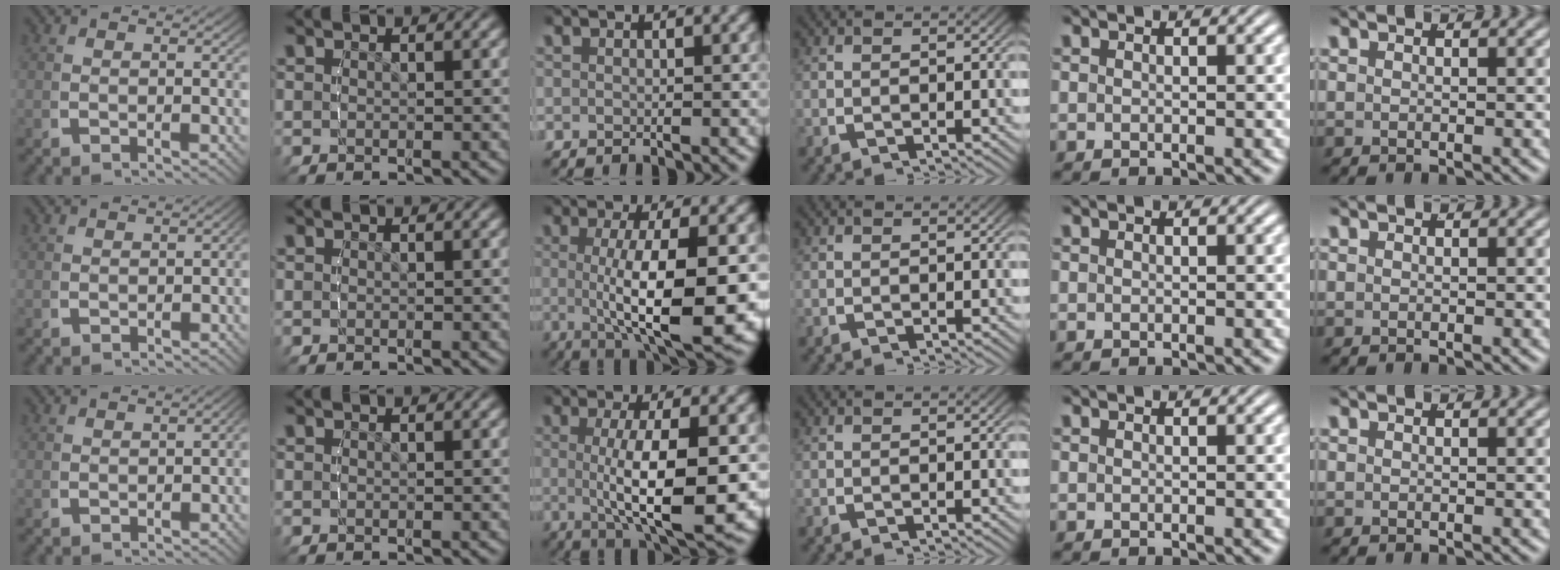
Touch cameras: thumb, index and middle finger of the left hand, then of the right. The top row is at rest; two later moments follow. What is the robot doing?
{"motion": "lift_and_place", "object": "cubes"}